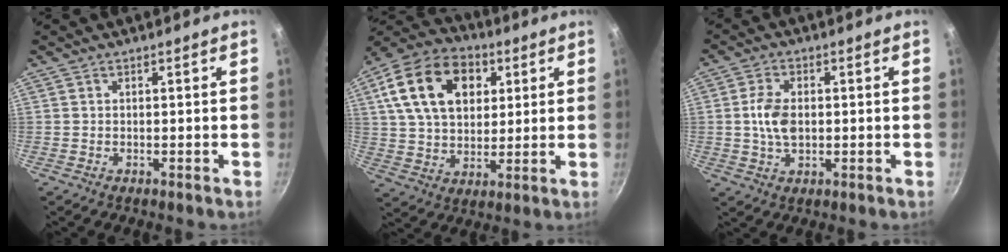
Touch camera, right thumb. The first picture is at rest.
{"total": 19.6, "force": [6.3, 13.4, 12.8], "torque": [-0.204, 0.005, 0.100]}
{"total": 6.4, "force": [0.2, 4.0, 5.0], "torque": [-0.091, 0.005, 0.002]}